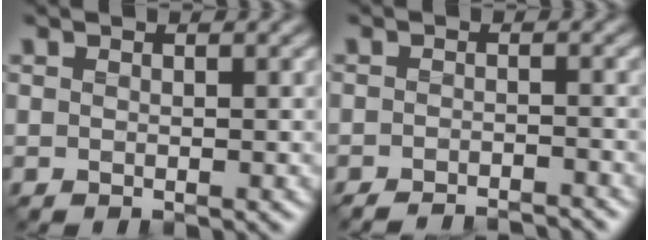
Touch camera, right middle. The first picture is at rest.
{"total": 3.5, "force": [-3.4, 0.2, 0.6], "torque": [-0.006, 0.000, -0.051]}